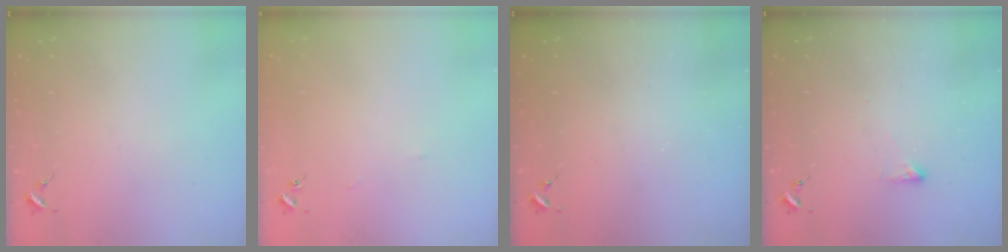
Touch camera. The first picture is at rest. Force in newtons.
{"total": 2.5, "press": 2.5, "slide": 0.4}
{"total": 0.0}
{"total": 2.9, "press": 2.8, "slide": 0.5}